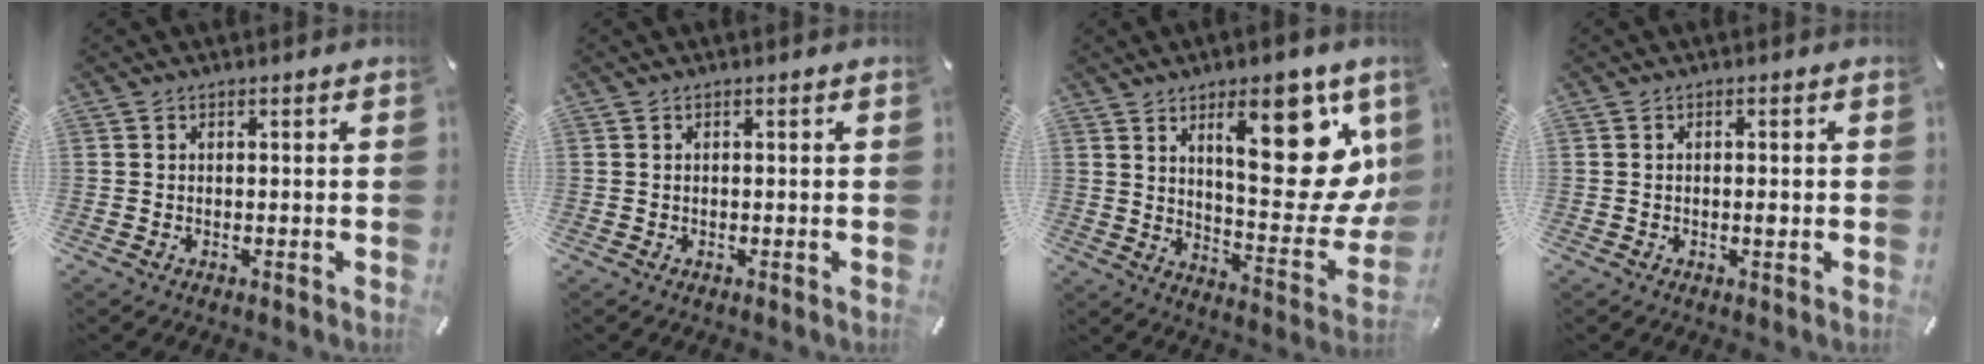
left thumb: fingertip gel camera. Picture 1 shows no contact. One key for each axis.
{"total": 0.0}
{"total": 21.3, "fx": 9.7, "fy": 8.7, "fz": 16.8, "tx": -0.208, "ty": -0.061, "tz": 0.149}
{"total": 1.1, "fx": -0.2, "fy": 0.4, "fz": 1.0, "tx": -0.017, "ty": 0.000, "tz": -0.005}